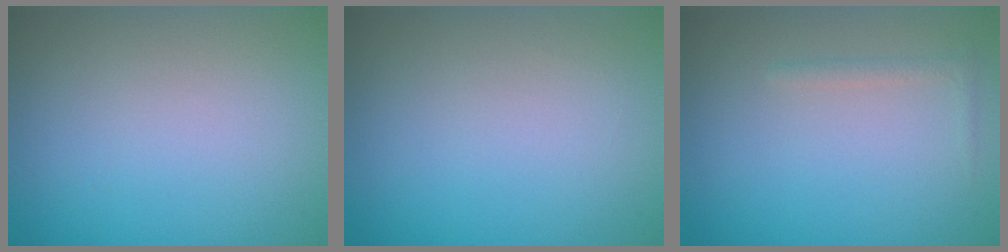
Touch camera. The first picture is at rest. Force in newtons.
{"total": 0.0}
{"total": 0.8, "press": 0.8, "slide": 0.0}